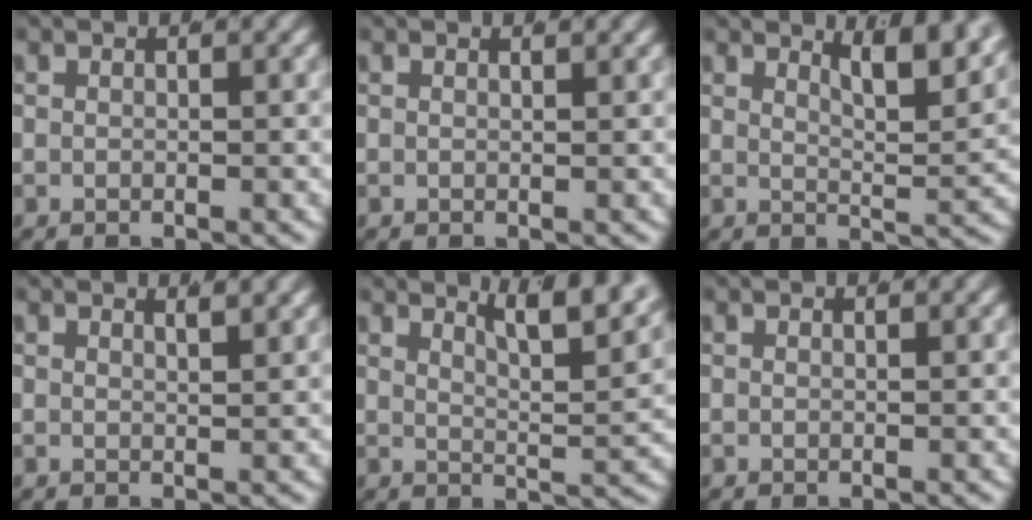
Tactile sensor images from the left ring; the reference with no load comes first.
{"total": 0.5, "force": [0.4, -0.2, 0.1], "torque": [-0.001, -0.003, 0.008]}
{"total": 5.0, "force": [3.5, 0.6, 3.5], "torque": [-0.047, -0.016, 0.060]}
{"total": 1.3, "force": [1.1, -0.5, 0.5], "torque": [-0.006, -0.007, 0.021]}
{"total": 6.1, "force": [4.1, 1.0, 4.3], "torque": [-0.053, -0.009, 0.067]}
{"total": 0.0}